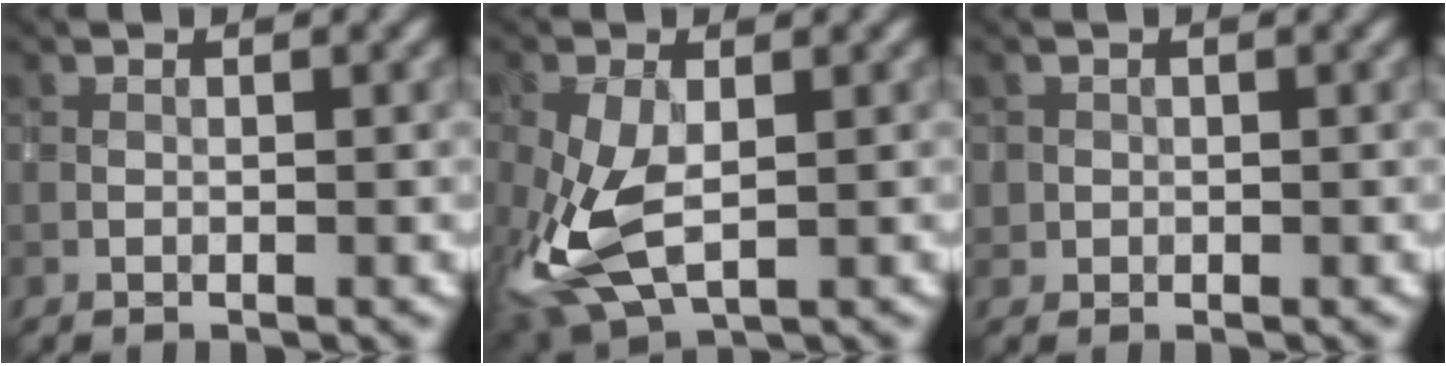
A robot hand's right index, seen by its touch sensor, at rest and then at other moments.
{"total": 7.0, "force": [-0.9, 3.9, 5.7], "torque": [-0.151, -0.015, -0.013]}
{"total": 1.0, "force": [0.0, 1.0, -0.3], "torque": [0.016, 0.003, -0.001]}